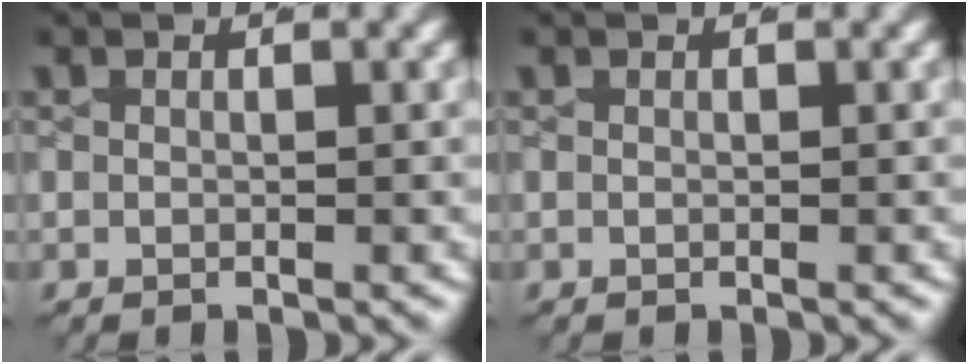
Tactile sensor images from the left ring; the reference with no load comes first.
{"total": 0.0}